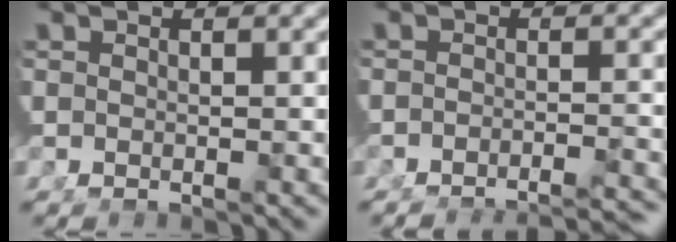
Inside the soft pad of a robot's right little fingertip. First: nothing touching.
{"total": 6.4, "force": [-6.2, 0.6, 1.1], "torque": [0.007, -0.004, -0.100]}